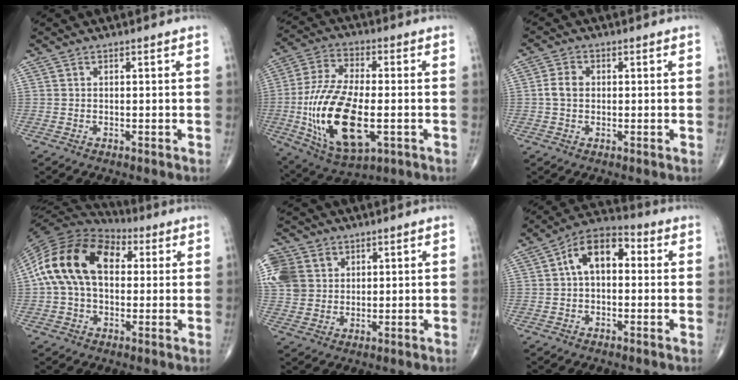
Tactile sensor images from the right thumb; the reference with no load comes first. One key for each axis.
{"total": 20.6, "fx": -3.7, "fy": 9.7, "fz": 17.8, "tx": -0.356, "ty": 0.001, "tz": -0.053}
{"total": 3.5, "fx": 0.1, "fy": 2.6, "fz": 2.3, "tx": -0.044, "ty": 0.008, "tz": -0.004}
{"total": 19.1, "fx": 3.3, "fy": 12.3, "fz": 14.3, "tx": -0.268, "ty": 0.035, "tz": 0.049}
{"total": 13.8, "fx": 4.7, "fy": 11.4, "fz": 6.3, "tx": -0.155, "ty": 0.016, "tz": 0.096}
{"total": 10.3, "fx": 1.3, "fy": 6.2, "fz": 8.0, "tx": -0.119, "ty": 0.034, "tz": 0.009}